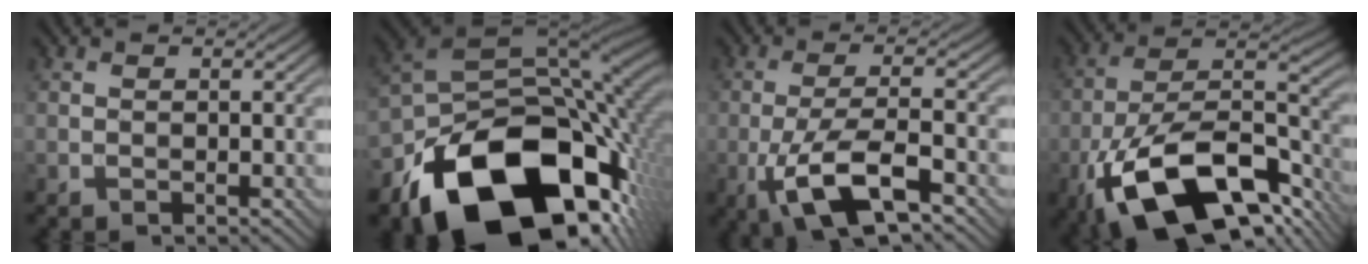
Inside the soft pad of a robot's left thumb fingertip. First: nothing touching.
{"total": 20.6, "force": [-10.1, 12.4, 13.0], "torque": [-0.247, -0.060, -0.149]}
{"total": 10.0, "force": [-4.7, 3.0, 8.3], "torque": [-0.158, 0.001, -0.094]}
{"total": 20.0, "force": [-11.4, 8.6, 14.1], "torque": [-0.263, -0.034, -0.184]}